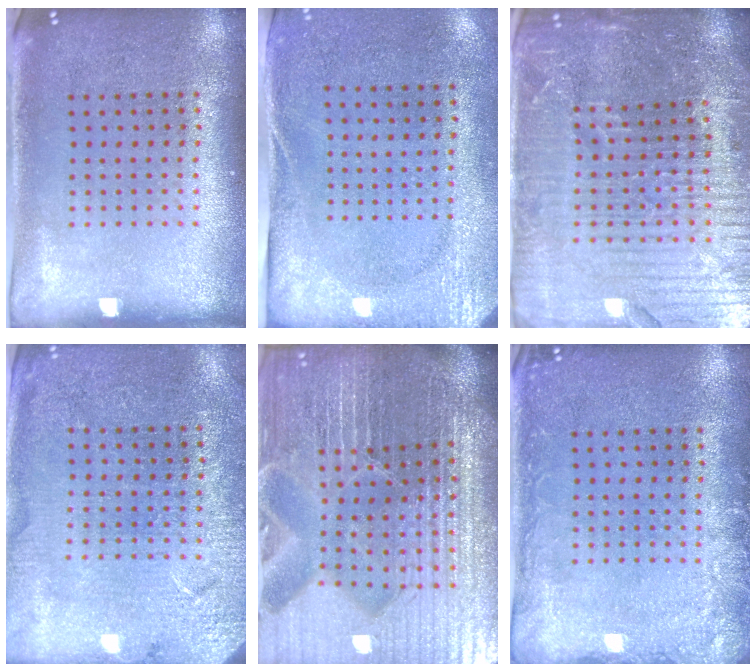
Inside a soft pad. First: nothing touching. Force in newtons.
{"total": 2.8, "press": 2.2, "slide": 1.7}
{"total": 6.2, "press": 5.5, "slide": 2.9}
{"total": 2.9, "press": 2.9, "slide": 0.3}
{"total": 7.2, "press": 6.3, "slide": 3.5}
{"total": 2.2, "press": 2.1, "slide": 0.2}